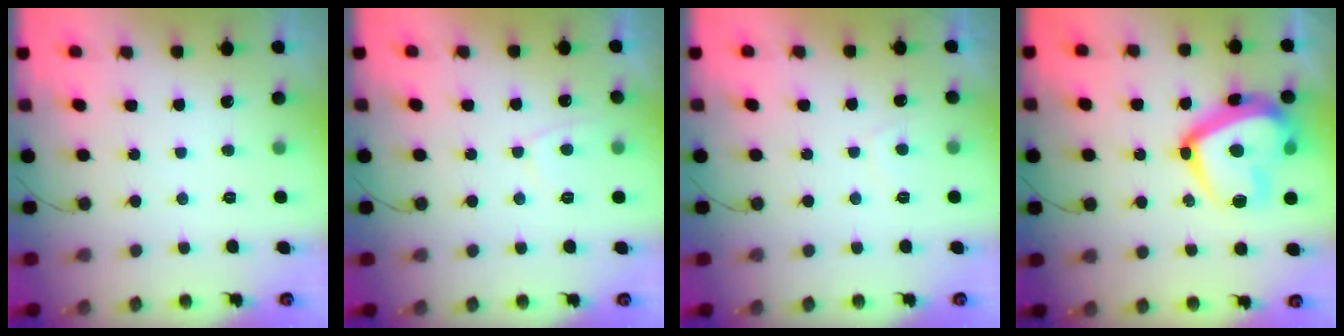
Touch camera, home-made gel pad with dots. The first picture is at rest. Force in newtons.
{"total": 2.5, "press": 2.4, "slide": 0.6}
{"total": 0.8, "press": 0.6, "slide": 0.5}
{"total": 20.5, "press": 20.4, "slide": 1.7}